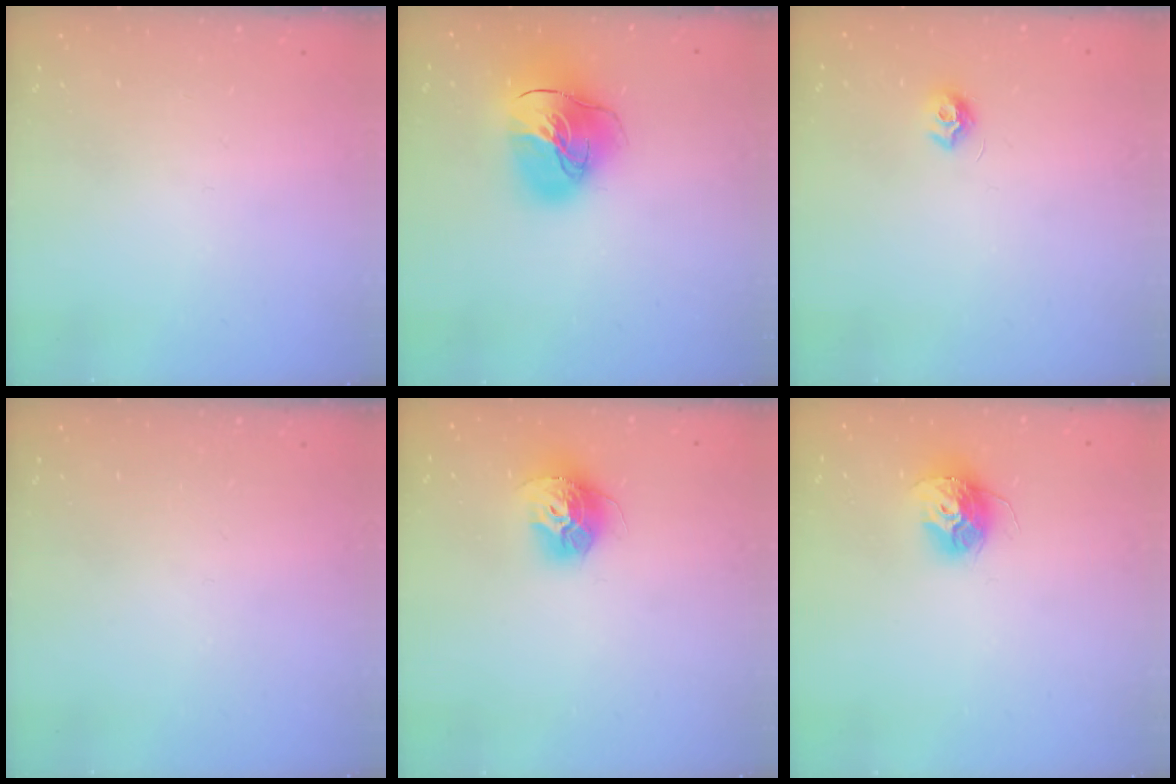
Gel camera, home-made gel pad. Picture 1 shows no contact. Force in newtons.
{"total": 20.8, "press": 20.6, "slide": 2.7}
{"total": 7.2, "press": 7.2, "slide": 0.4}
{"total": 0.0}
{"total": 12.8, "press": 12.8, "slide": 1.1}
{"total": 11.3, "press": 11.3, "slide": 1.0}